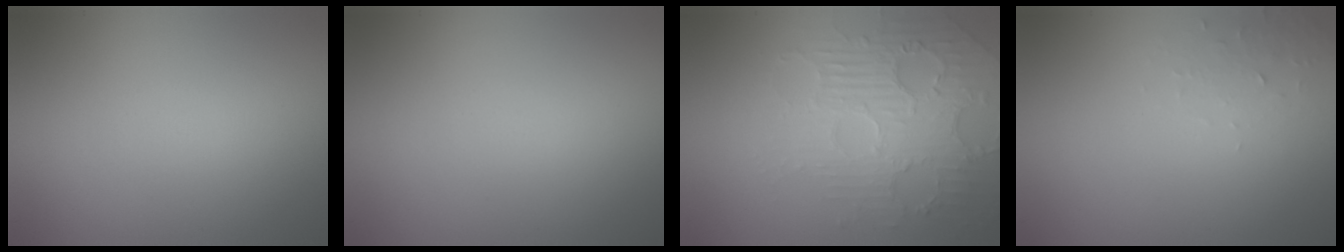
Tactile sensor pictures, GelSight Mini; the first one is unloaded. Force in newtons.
{"total": 0.0}
{"total": 4.2, "press": 3.9, "slide": 1.7}
{"total": 1.2, "press": 1.2, "slide": 0.1}